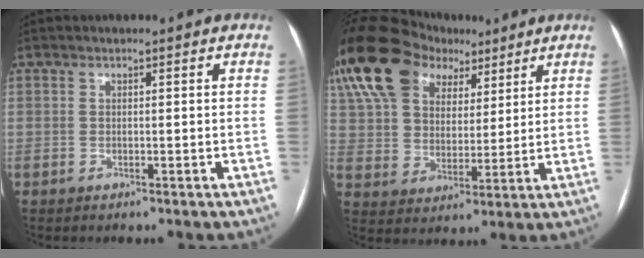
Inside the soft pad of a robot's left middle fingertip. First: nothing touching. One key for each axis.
{"total": 21.5, "fx": 12.4, "fy": 13.9, "fz": 10.8, "tx": -0.252, "ty": 0.085, "tz": 0.224}